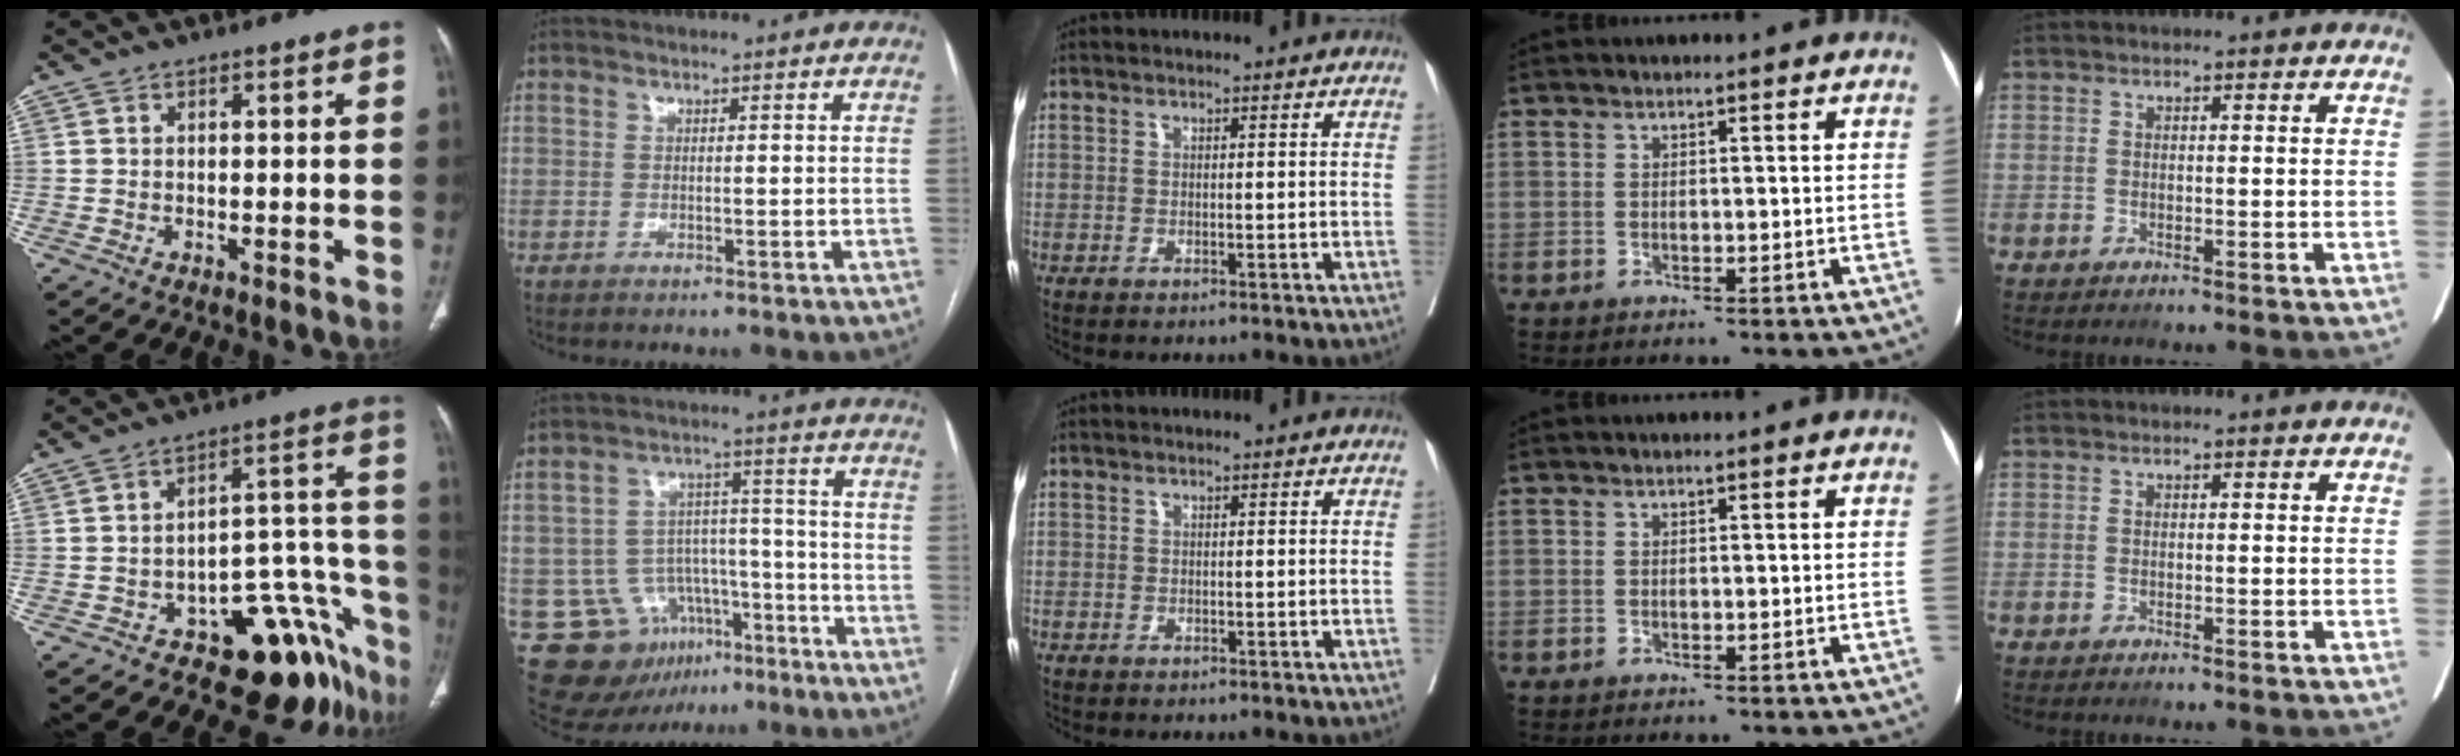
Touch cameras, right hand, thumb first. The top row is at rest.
{"thumb": {"total": 17.5, "force": [-11.7, 8.3, 10.1], "torque": [-0.013, 0.124, -0.150]}, "index": {"total": 12.9, "force": [-6.6, 10.1, 4.4], "torque": [-0.071, 0.054, -0.088]}}